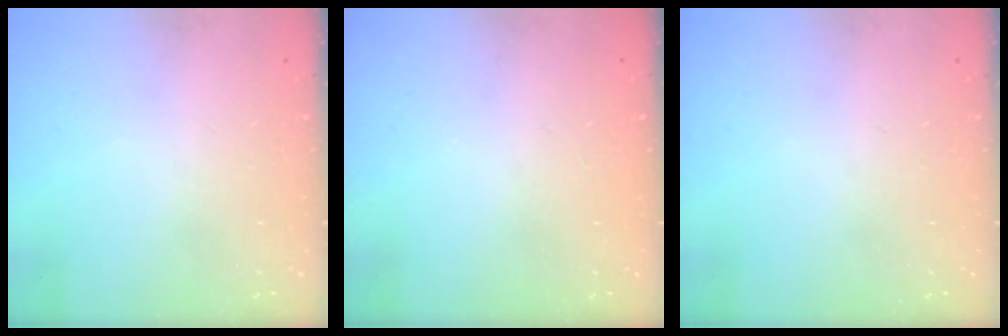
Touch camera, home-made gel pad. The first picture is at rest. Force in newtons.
{"total": 0.0}
{"total": 0.0}